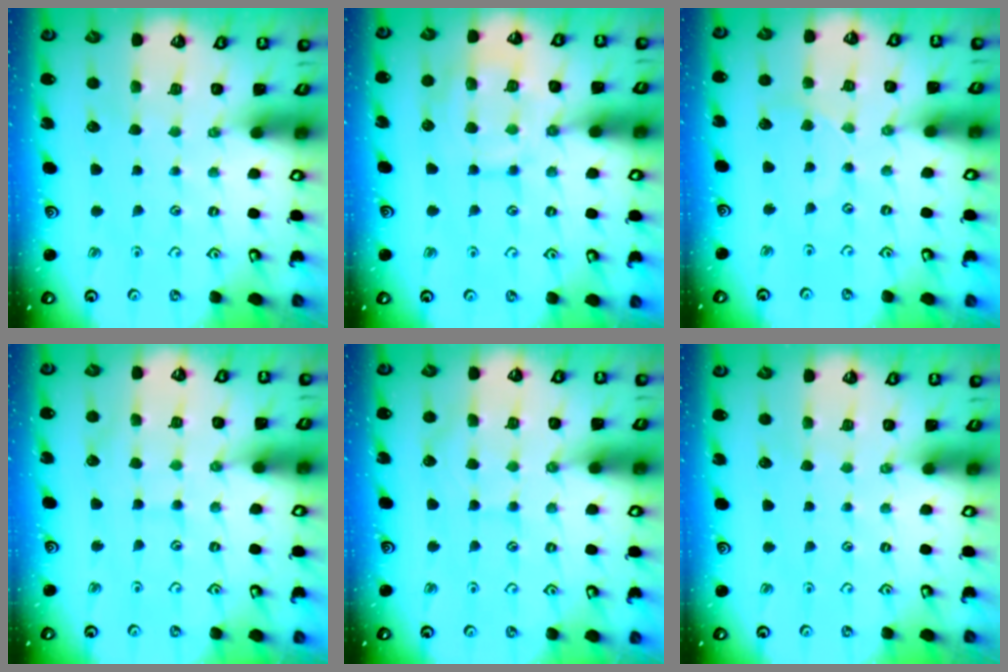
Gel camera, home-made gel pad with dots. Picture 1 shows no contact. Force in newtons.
{"total": 12.4, "press": 12.3, "slide": 1.1}
{"total": 2.3, "press": 2.3, "slide": 0.4}
{"total": 5.5, "press": 5.5, "slide": 0.5}
{"total": 5.5, "press": 5.5, "slide": 0.7}
{"total": 0.0}